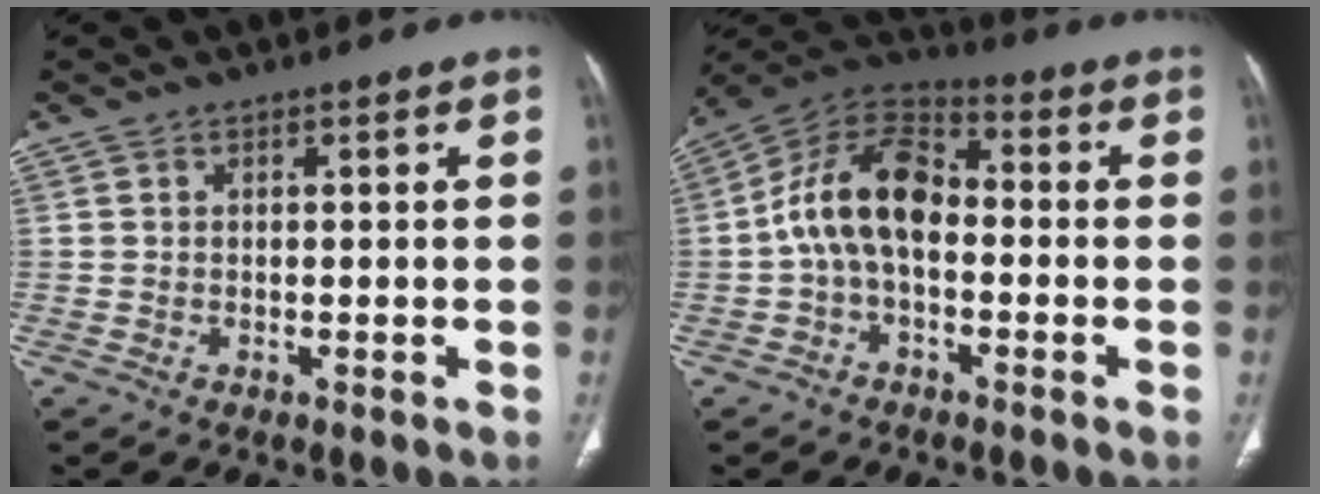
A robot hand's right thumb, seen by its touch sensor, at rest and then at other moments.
{"total": 13.0, "force": [-1.0, 7.8, 10.3], "torque": [-0.178, 0.039, -0.031]}